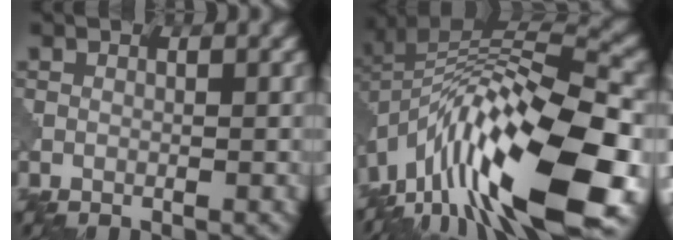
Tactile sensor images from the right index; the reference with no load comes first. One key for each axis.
{"total": 16.2, "fx": -6.3, "fy": 6.3, "fz": 13.5, "tx": -0.229, "ty": 0.015, "tz": -0.113}